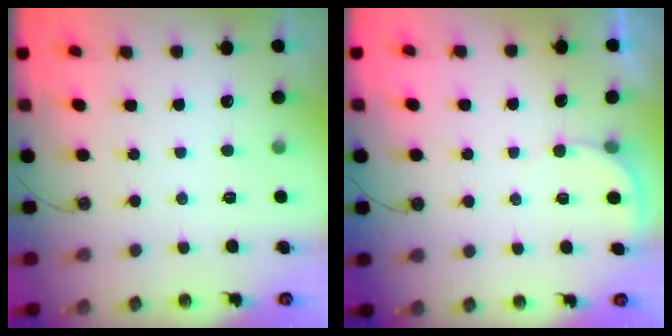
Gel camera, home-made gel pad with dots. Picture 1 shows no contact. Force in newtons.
{"total": 2.9, "press": 2.9, "slide": 0.2}